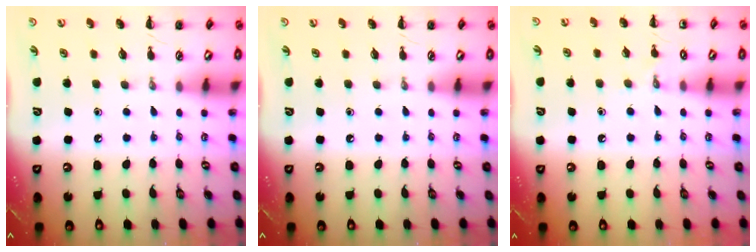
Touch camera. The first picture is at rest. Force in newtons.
{"total": 0.0}
{"total": 6.5, "press": 6.2, "slide": 1.9}